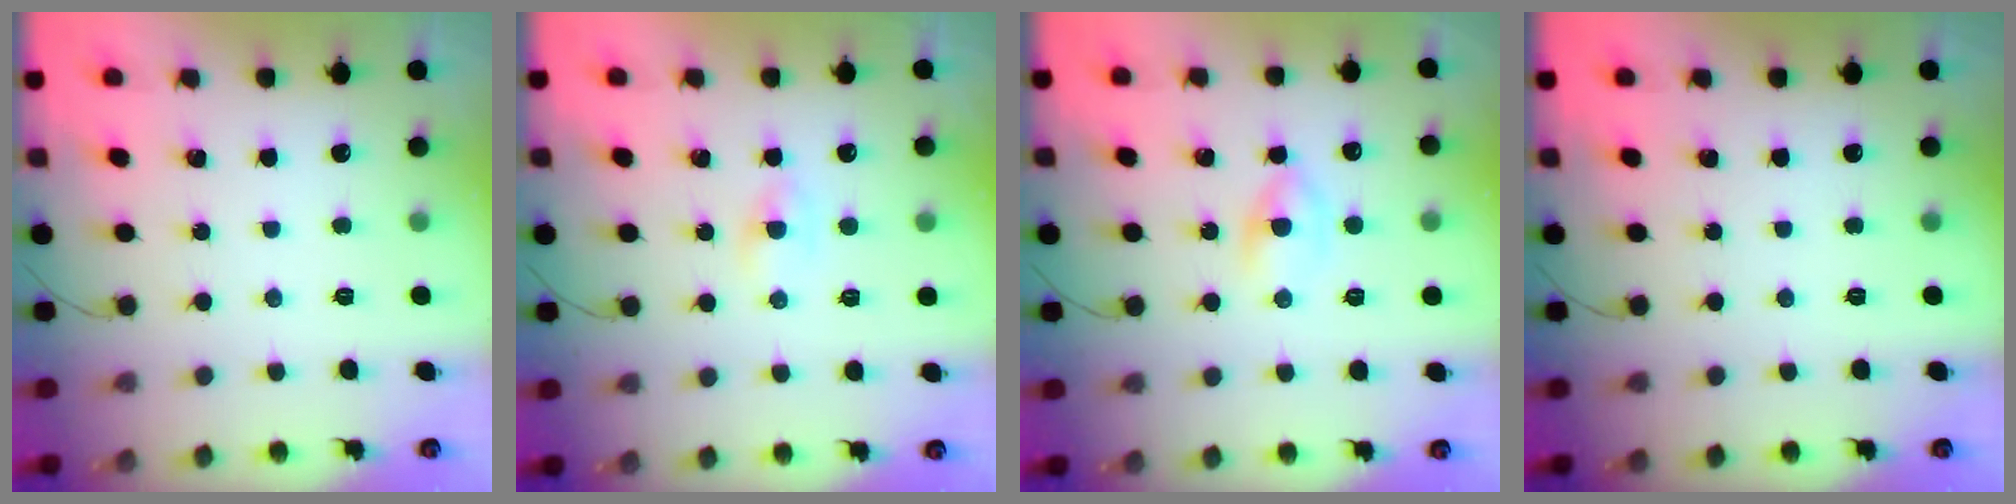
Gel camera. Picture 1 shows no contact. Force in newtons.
{"total": 1.2, "press": 1.0, "slide": 0.6}
{"total": 2.6, "press": 2.3, "slide": 1.3}
{"total": 0.0}